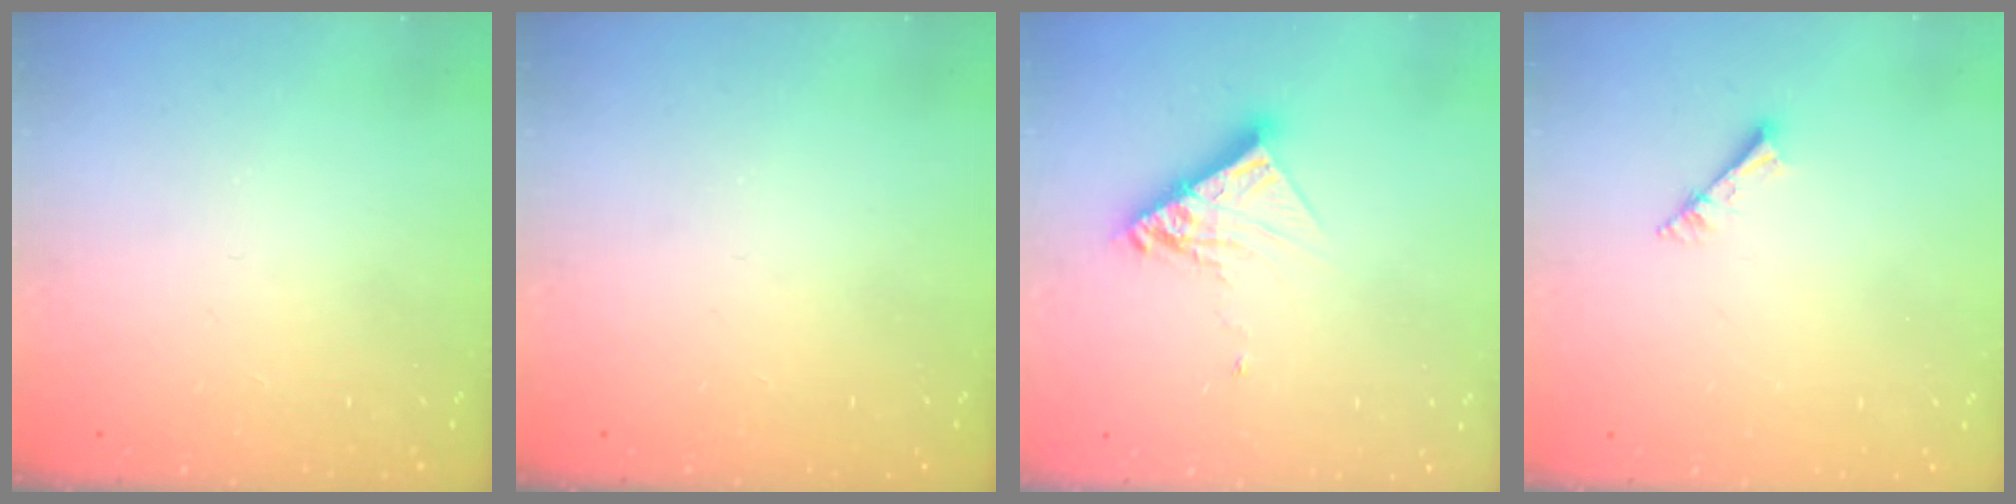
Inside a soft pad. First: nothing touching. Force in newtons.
{"total": 0.0}
{"total": 10.1, "press": 10.1, "slide": 0.9}
{"total": 2.7, "press": 2.7, "slide": 0.3}